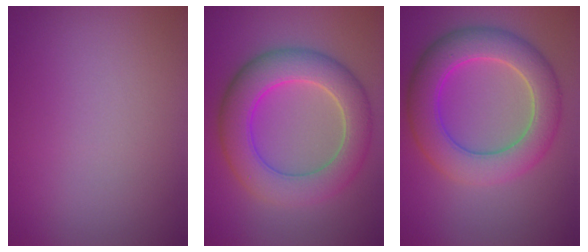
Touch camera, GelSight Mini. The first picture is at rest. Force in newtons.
{"total": 7.2, "press": 7.1, "slide": 0.6}
{"total": 7.0, "press": 7.0, "slide": 0.4}